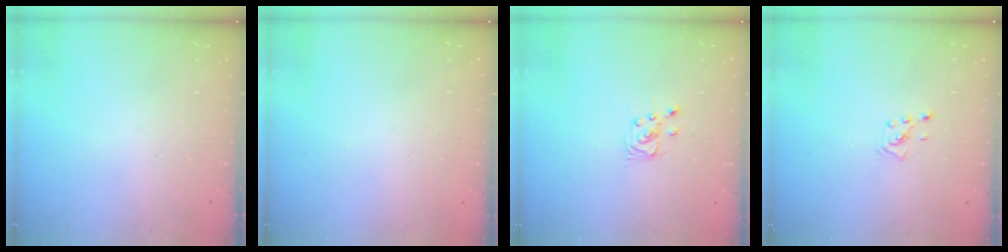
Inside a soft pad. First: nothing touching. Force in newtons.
{"total": 0.0}
{"total": 2.9, "press": 2.9, "slide": 0.4}
{"total": 2.0, "press": 2.0, "slide": 0.6}